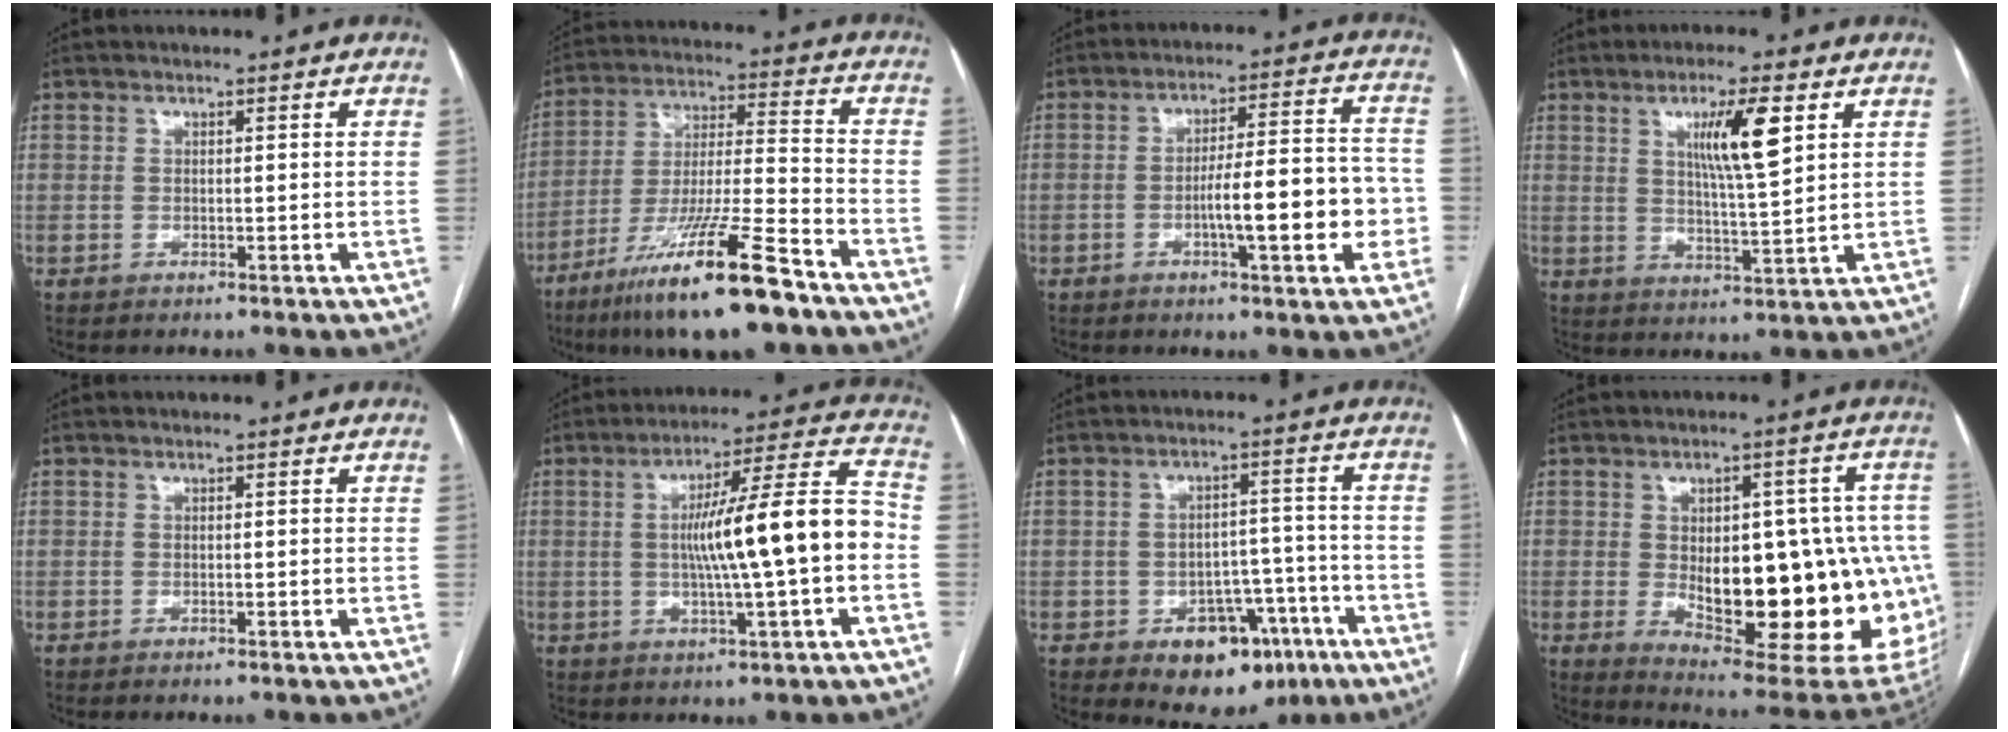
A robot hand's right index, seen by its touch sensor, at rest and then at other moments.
{"total": 18.5, "force": [-12.2, 1.1, 13.8], "torque": [-0.248, -0.034, -0.218]}
{"total": 13.7, "force": [-3.5, 2.1, 13.0], "torque": [-0.200, 0.018, -0.051]}
{"total": 8.4, "force": [3.3, 0.5, 7.7], "torque": [-0.135, -0.003, 0.057]}
{"total": 0.0}
{"total": 14.3, "force": [-1.3, 0.3, 14.3], "torque": [-0.223, 0.019, -0.022]}
{"total": 10.6, "force": [-5.5, 6.7, 6.0], "torque": [-0.062, 0.024, -0.066]}
{"total": 25.7, "force": [-3.6, 10.2, 23.3], "torque": [-0.239, 0.010, -0.019]}